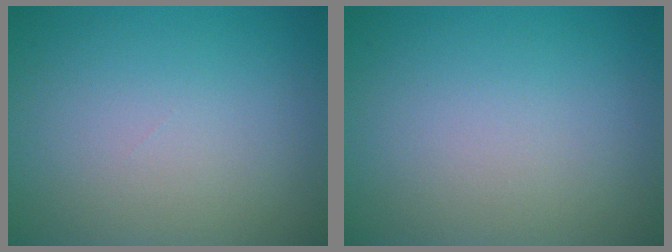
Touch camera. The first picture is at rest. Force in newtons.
{"total": 0.0}